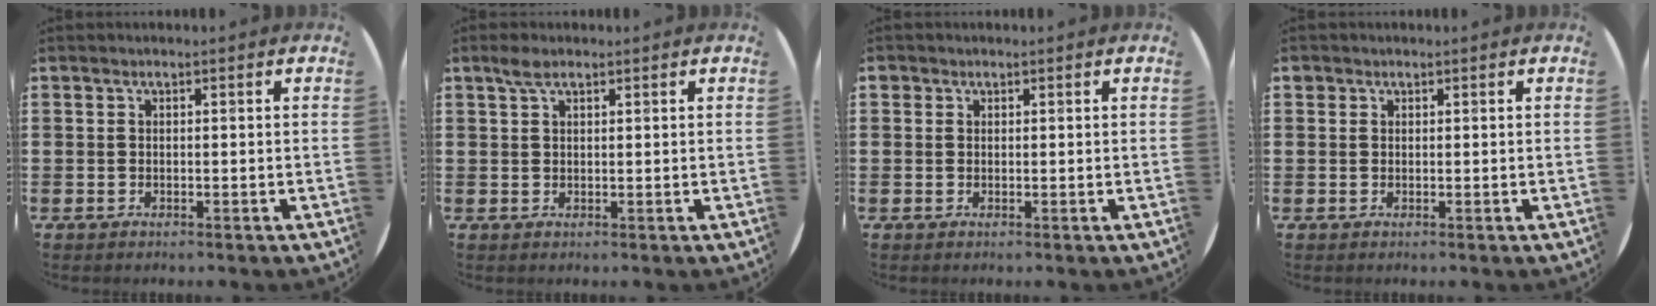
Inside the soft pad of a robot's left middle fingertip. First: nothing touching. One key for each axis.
{"total": 1.9, "fx": 1.3, "fy": 0.7, "fz": 1.2, "tx": -0.026, "ty": 0.005, "tz": 0.023}
{"total": 0.6, "fx": 0.3, "fy": 0.5, "fz": 0.0, "tx": 0.000, "ty": 0.004, "tz": 0.007}
{"total": 0.7, "fx": 0.5, "fy": 0.4, "fz": -0.1, "tx": 0.001, "ty": 0.004, "tz": 0.010}